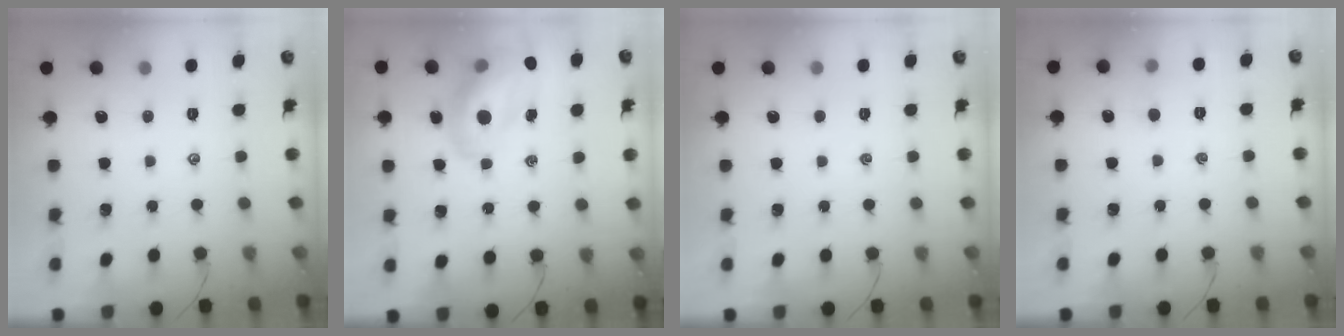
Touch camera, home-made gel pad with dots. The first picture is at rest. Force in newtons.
{"total": 14.6, "press": 14.0, "slide": 3.9}
{"total": 0.0}
{"total": 3.6, "press": 3.4, "slide": 1.2}